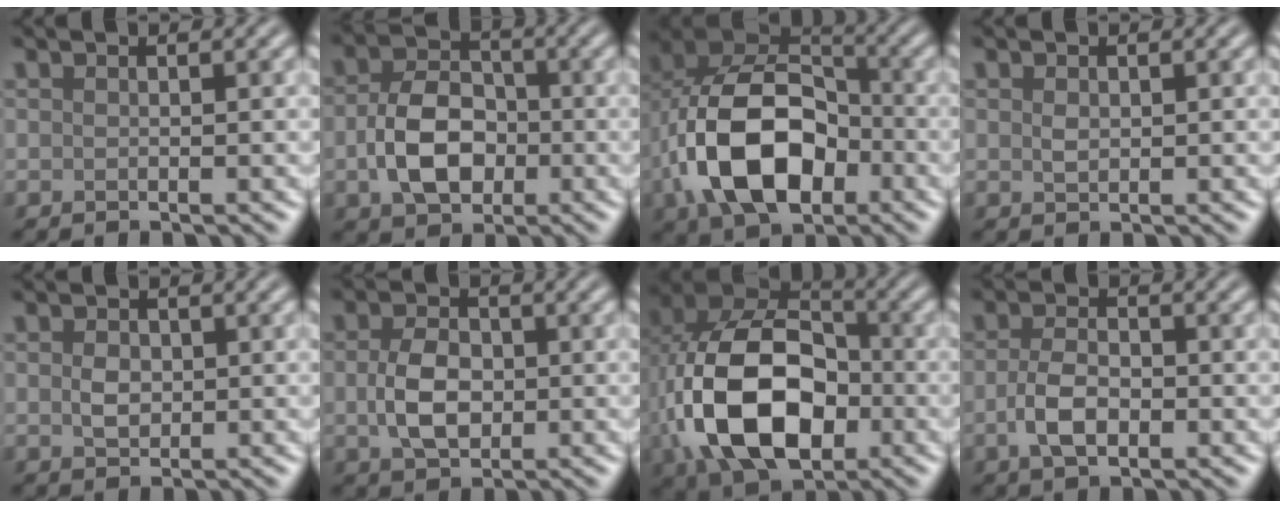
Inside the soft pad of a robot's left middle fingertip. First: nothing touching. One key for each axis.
{"total": 6.0, "fx": -1.1, "fy": 4.2, "fz": 4.0, "tx": -0.081, "ty": 0.003, "tz": -0.023}
{"total": 12.1, "fx": -3.1, "fy": 7.9, "fz": 8.7, "tx": -0.180, "ty": 0.003, "tz": -0.068}
{"total": 0.8, "fx": 0.2, "fy": 0.6, "fz": 0.4, "tx": -0.012, "ty": 0.002, "tz": 0.005}
{"total": 1.7, "fx": 0.1, "fy": 1.4, "fz": 1.1, "tx": -0.022, "ty": 0.002, "tz": 0.002}
{"total": 4.1, "fx": -0.1, "fy": 2.9, "fz": 2.9, "tx": -0.061, "ty": 0.001, "tz": -0.004}
{"total": 14.4, "fx": -2.6, "fy": 9.7, "fz": 10.3, "tx": -0.227, "ty": -0.013, "tz": -0.059}
{"total": 3.5, "fx": -0.9, "fy": 2.1, "fz": 2.7, "tx": -0.057, "ty": 0.000, "tz": -0.019}